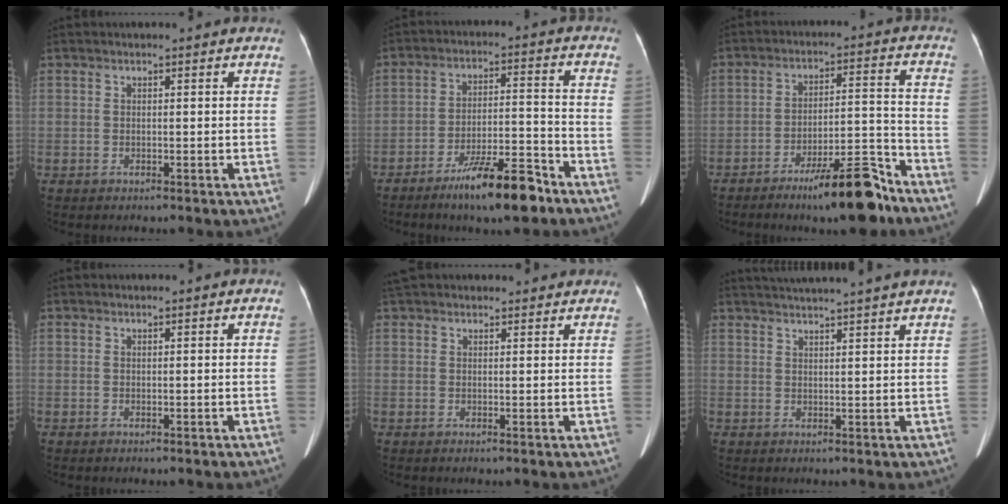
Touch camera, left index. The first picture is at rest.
{"total": 10.5, "force": [-7.6, 1.5, 7.2], "torque": [-0.121, -0.007, -0.128]}
{"total": 11.5, "force": [-8.7, 1.7, 7.4], "torque": [-0.107, 0.009, -0.140]}
{"total": 0.0}
{"total": 7.1, "force": [6.5, 2.3, 1.8], "torque": [-0.022, 0.038, 0.093]}
{"total": 10.9, "force": [10.0, -1.3, 4.2], "torque": [-0.069, 0.013, 0.129]}